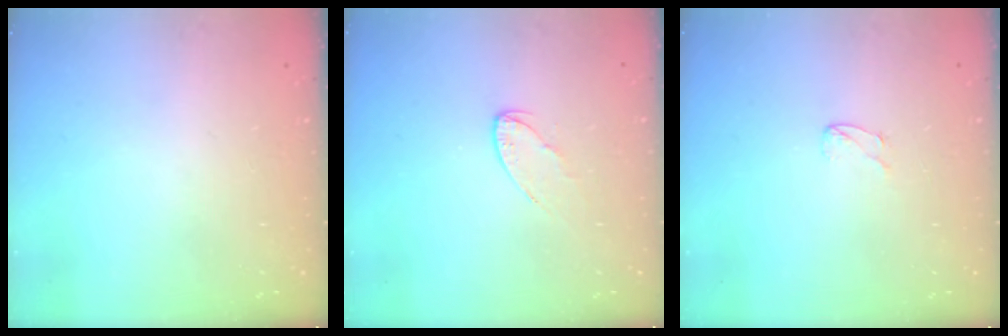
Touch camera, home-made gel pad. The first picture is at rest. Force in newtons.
{"total": 5.0, "press": 4.9, "slide": 0.4}
{"total": 3.0, "press": 3.0, "slide": 0.3}